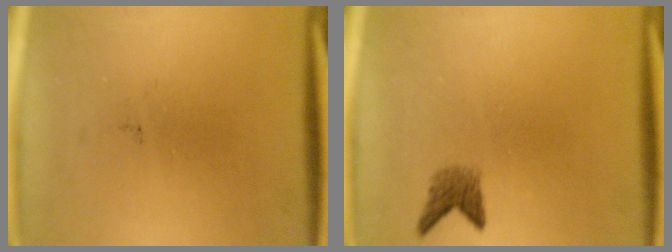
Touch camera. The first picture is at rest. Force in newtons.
{"total": 2.0}